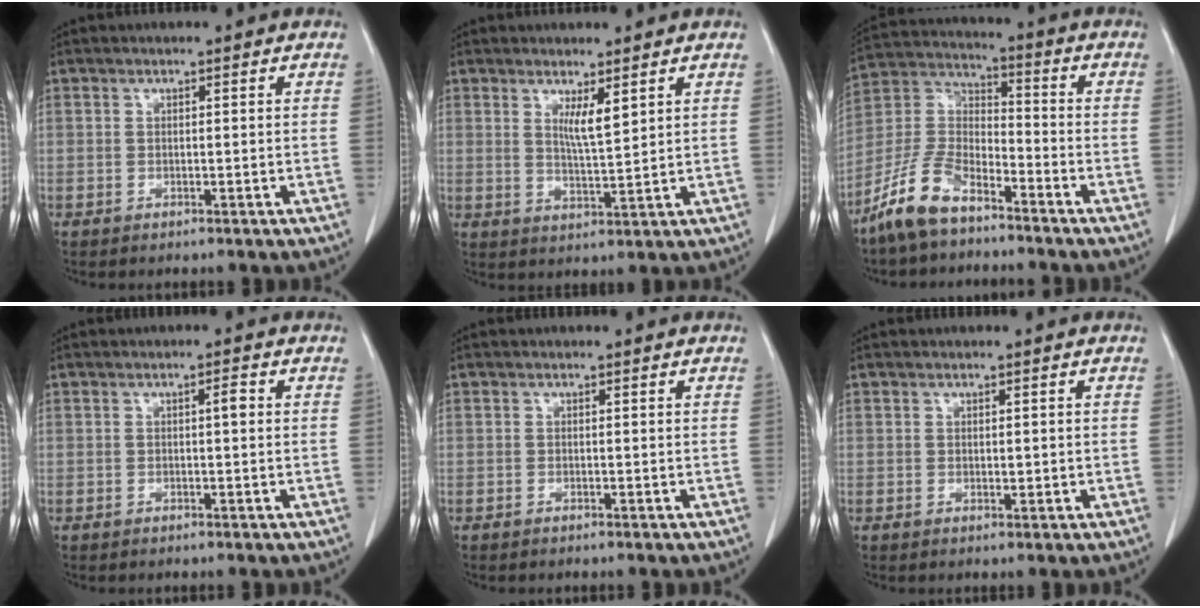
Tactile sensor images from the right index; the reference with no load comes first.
{"total": 3.8, "force": [2.0, 0.3, 3.2], "torque": [-0.058, -0.012, 0.040]}
{"total": 10.7, "force": [-8.0, 4.0, 5.9], "torque": [-0.145, 0.004, -0.161]}
{"total": 1.3, "force": [0.2, 0.2, 1.2], "torque": [-0.017, 0.006, 0.006]}
{"total": 0.0}
{"total": 0.9, "force": [0.2, 0.5, 0.7], "torque": [-0.008, 0.000, 0.007]}